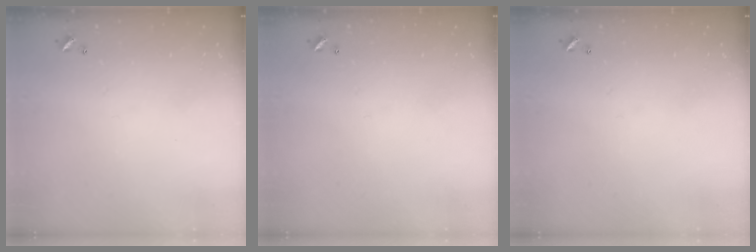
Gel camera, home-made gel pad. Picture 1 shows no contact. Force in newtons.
{"total": 0.0}
{"total": 0.0}